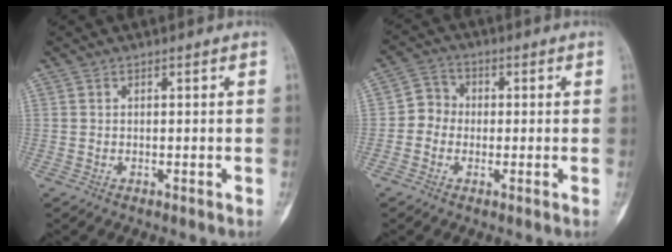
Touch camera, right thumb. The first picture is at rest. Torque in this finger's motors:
{"motor_torque": [-0.07, 0.19, 0.24, -0.21, -0.01]}